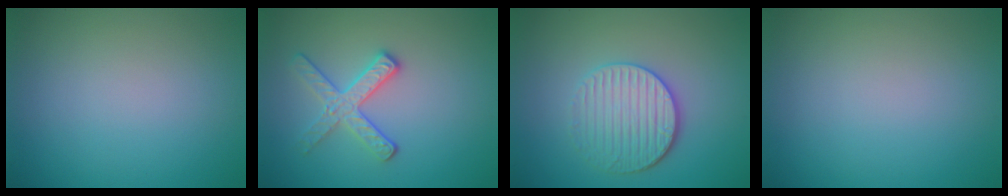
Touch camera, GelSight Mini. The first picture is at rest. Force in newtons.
{"total": 2.8, "press": 2.6, "slide": 1.0}
{"total": 3.8, "press": 3.4, "slide": 1.7}
{"total": 0.0}